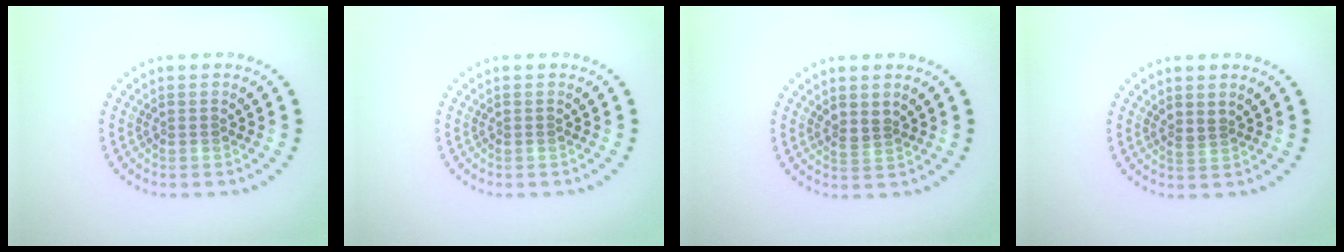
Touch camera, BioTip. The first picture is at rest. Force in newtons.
{"total": 0.0}
{"total": 1.4, "press": 1.1, "slide": 0.8}
{"total": 1.0, "press": 0.7, "slide": 0.7}